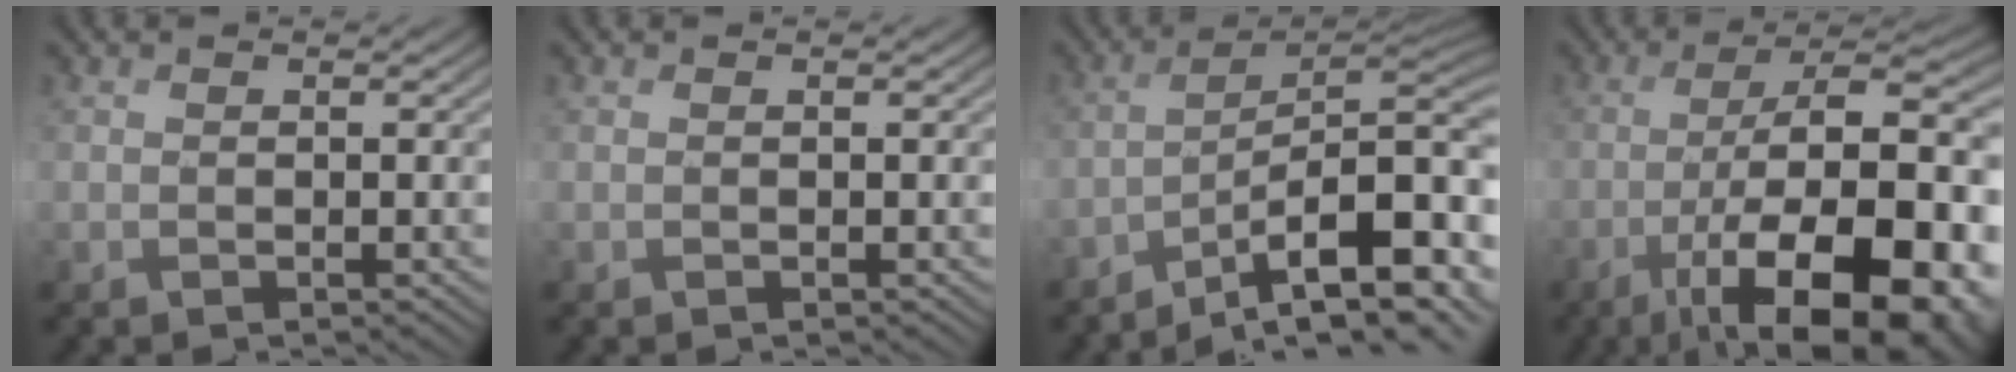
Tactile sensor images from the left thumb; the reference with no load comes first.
{"total": 0.0}
{"total": 13.1, "force": [-7.4, 3.7, 10.1], "torque": [-0.159, -0.002, -0.109]}
{"total": 19.5, "force": [-8.6, 6.8, 16.1], "torque": [-0.245, -0.009, -0.132]}